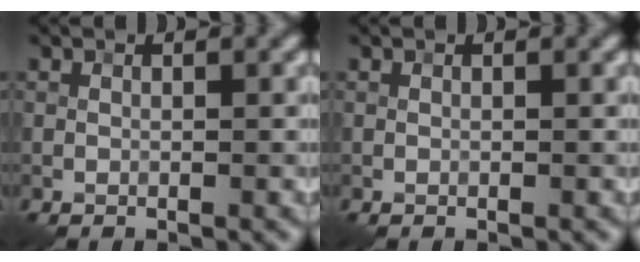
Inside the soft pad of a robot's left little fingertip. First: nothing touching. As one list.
[{"total": 0.0}]